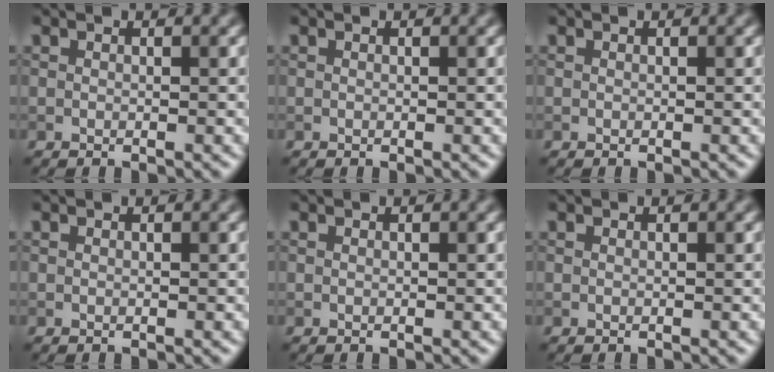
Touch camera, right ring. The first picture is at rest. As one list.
[{"total": 0.0}, {"total": 0.0}, {"total": 0.0}, {"total": 0.0}, {"total": 0.0}]